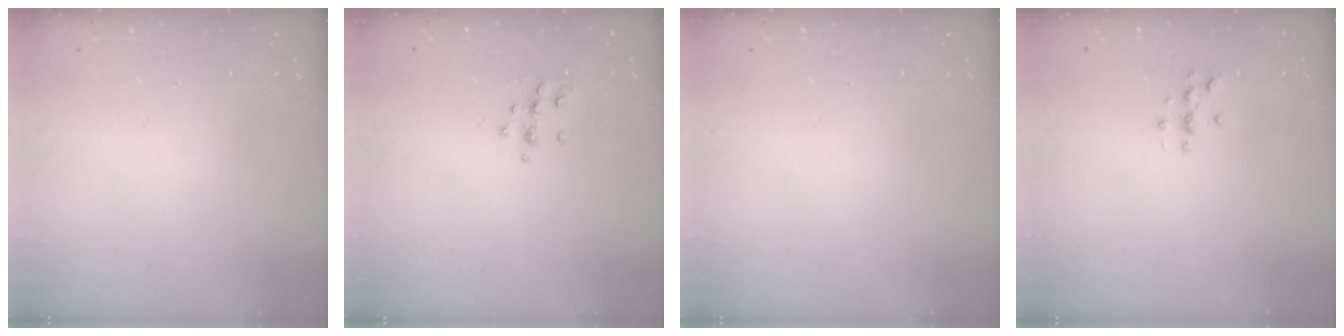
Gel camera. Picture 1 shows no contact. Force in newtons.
{"total": 6.3, "press": 6.2, "slide": 0.9}
{"total": 0.0}
{"total": 3.4, "press": 3.4, "slide": 0.4}